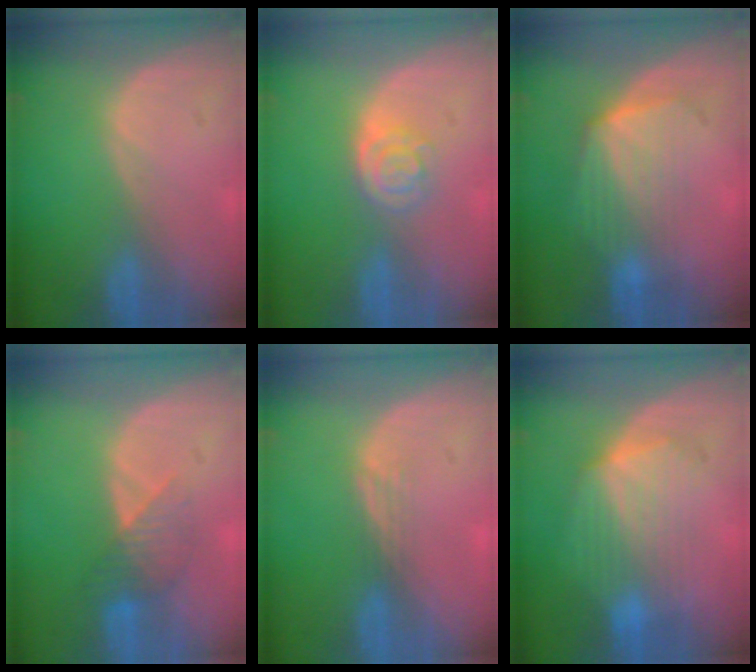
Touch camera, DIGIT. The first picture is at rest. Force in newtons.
{"total": 4.2, "press": 3.7, "slide": 2.0}
{"total": 7.2, "press": 6.5, "slide": 3.0}
{"total": 3.9, "press": 3.8, "slide": 1.1}
{"total": 1.5, "press": 1.2, "slide": 0.9}
{"total": 7.4, "press": 7.4, "slide": 0.2}